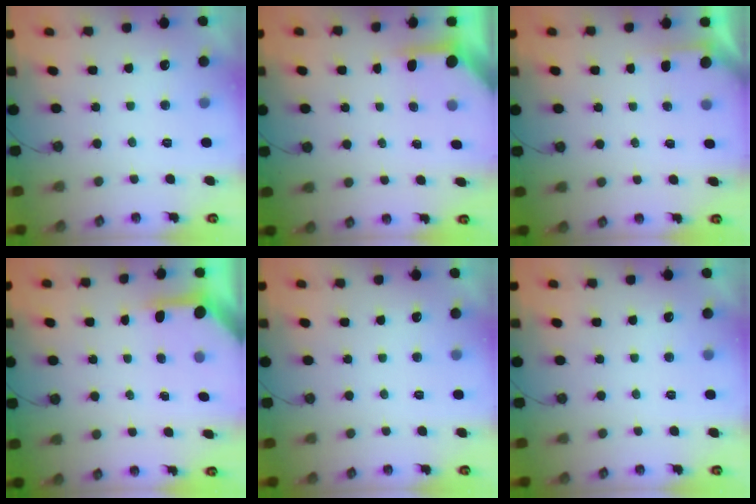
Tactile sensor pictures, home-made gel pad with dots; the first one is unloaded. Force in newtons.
{"total": 3.9, "press": 3.9, "slide": 0.3}
{"total": 1.7, "press": 1.6, "slide": 0.2}
{"total": 3.8, "press": 3.8, "slide": 0.3}
{"total": 0.0}
{"total": 0.0}